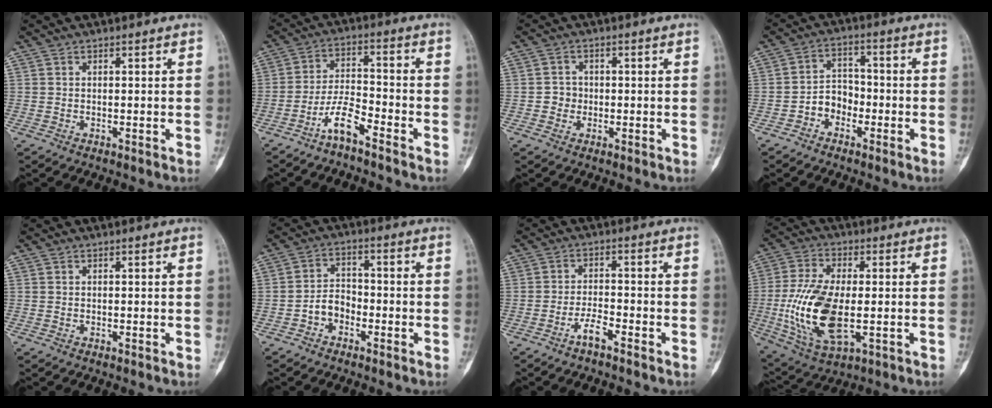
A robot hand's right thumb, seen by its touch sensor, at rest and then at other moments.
{"total": 6.2, "force": [-4.6, 1.3, 3.9], "torque": [-0.077, 0.043, -0.092]}
{"total": 2.4, "force": [-0.4, 2.3, 0.7], "torque": [0.004, 0.009, -0.011]}
{"total": 5.4, "force": [-2.5, 4.1, 2.3], "torque": [-0.014, 0.031, -0.055]}
{"total": 0.0}
{"total": 4.7, "force": [-2.3, 3.4, 2.3], "torque": [-0.022, 0.029, -0.049]}
{"total": 3.4, "force": [-2.5, 0.6, 2.1], "torque": [-0.040, 0.020, -0.050]}
{"total": 16.5, "force": [-2.1, 7.9, 14.3], "torque": [-0.292, -0.005, -0.030]}